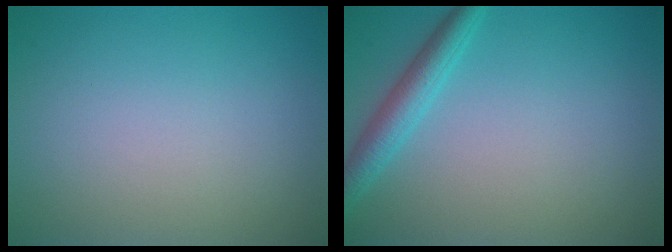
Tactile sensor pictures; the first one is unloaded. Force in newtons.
{"total": 2.8, "press": 2.8, "slide": 0.1}